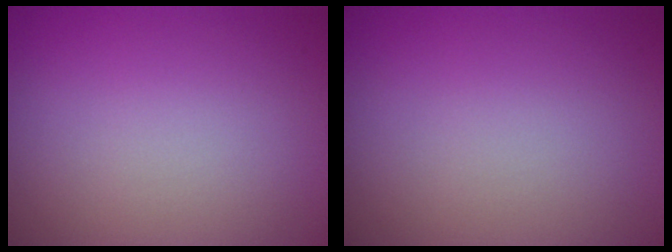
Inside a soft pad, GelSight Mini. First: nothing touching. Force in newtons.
{"total": 0.0}